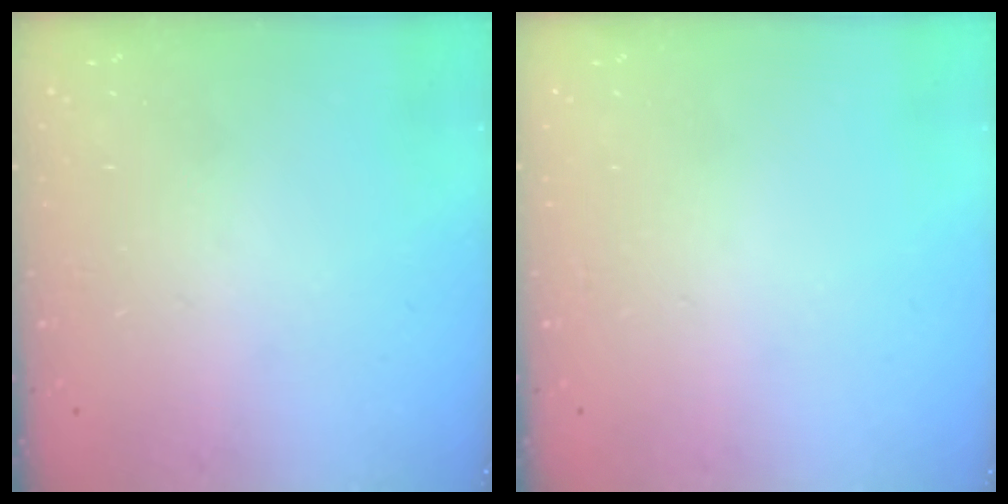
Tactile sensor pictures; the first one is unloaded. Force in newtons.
{"total": 0.0}